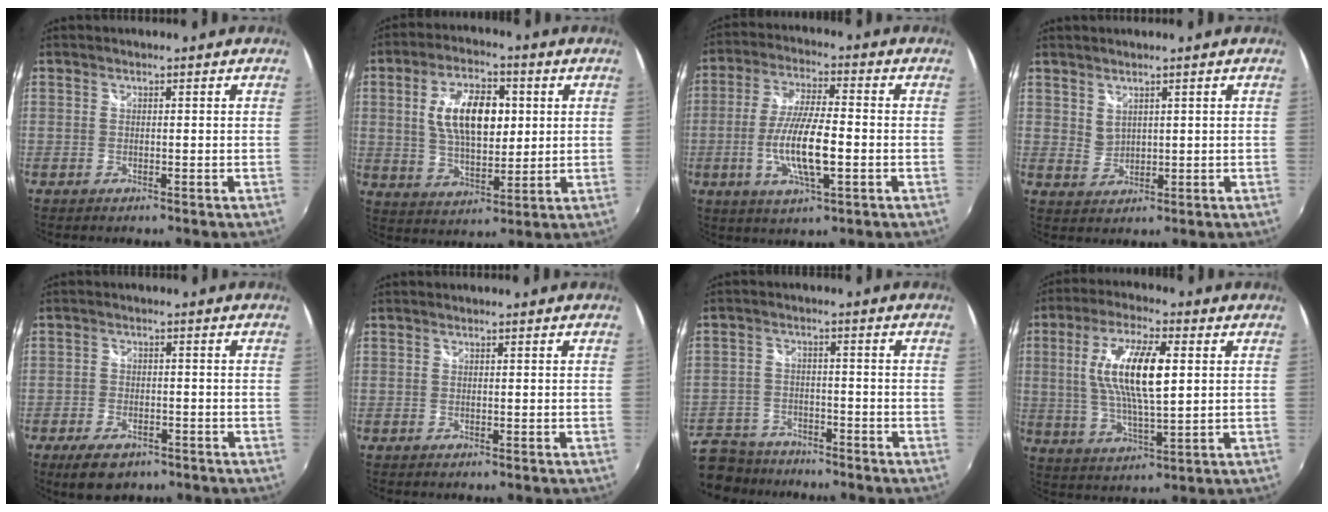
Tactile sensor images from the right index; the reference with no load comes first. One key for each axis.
{"total": 12.8, "fx": 2.5, "fy": 6.5, "fz": 10.7, "tx": -0.193, "ty": 0.011, "tz": 0.047}
{"total": 11.8, "fx": -2.7, "fy": 2.6, "fz": 11.2, "tx": -0.221, "ty": -0.006, "tz": -0.052}
{"total": 2.6, "fx": 2.1, "fy": 1.3, "fz": 0.8, "tx": -0.010, "ty": 0.000, "tz": 0.041}
{"total": 7.4, "fx": -5.0, "fy": 3.9, "fz": 3.8, "tx": -0.093, "ty": -0.007, "tz": -0.077}
{"total": 0.0}
{"total": 13.0, "fx": -9.7, "fy": 7.4, "fz": 4.3, "tx": -0.134, "ty": -0.005, "tz": -0.161}
{"total": 13.5, "fx": 2.5, "fy": 3.9, "fz": 12.7, "tx": -0.245, "ty": 0.004, "tz": 0.049}